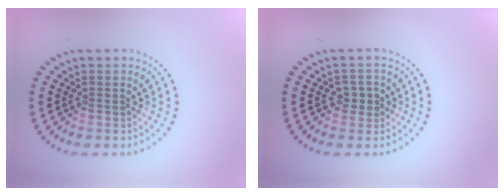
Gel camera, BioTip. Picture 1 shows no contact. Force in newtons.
{"total": 1.9, "press": 1.8, "slide": 0.5}